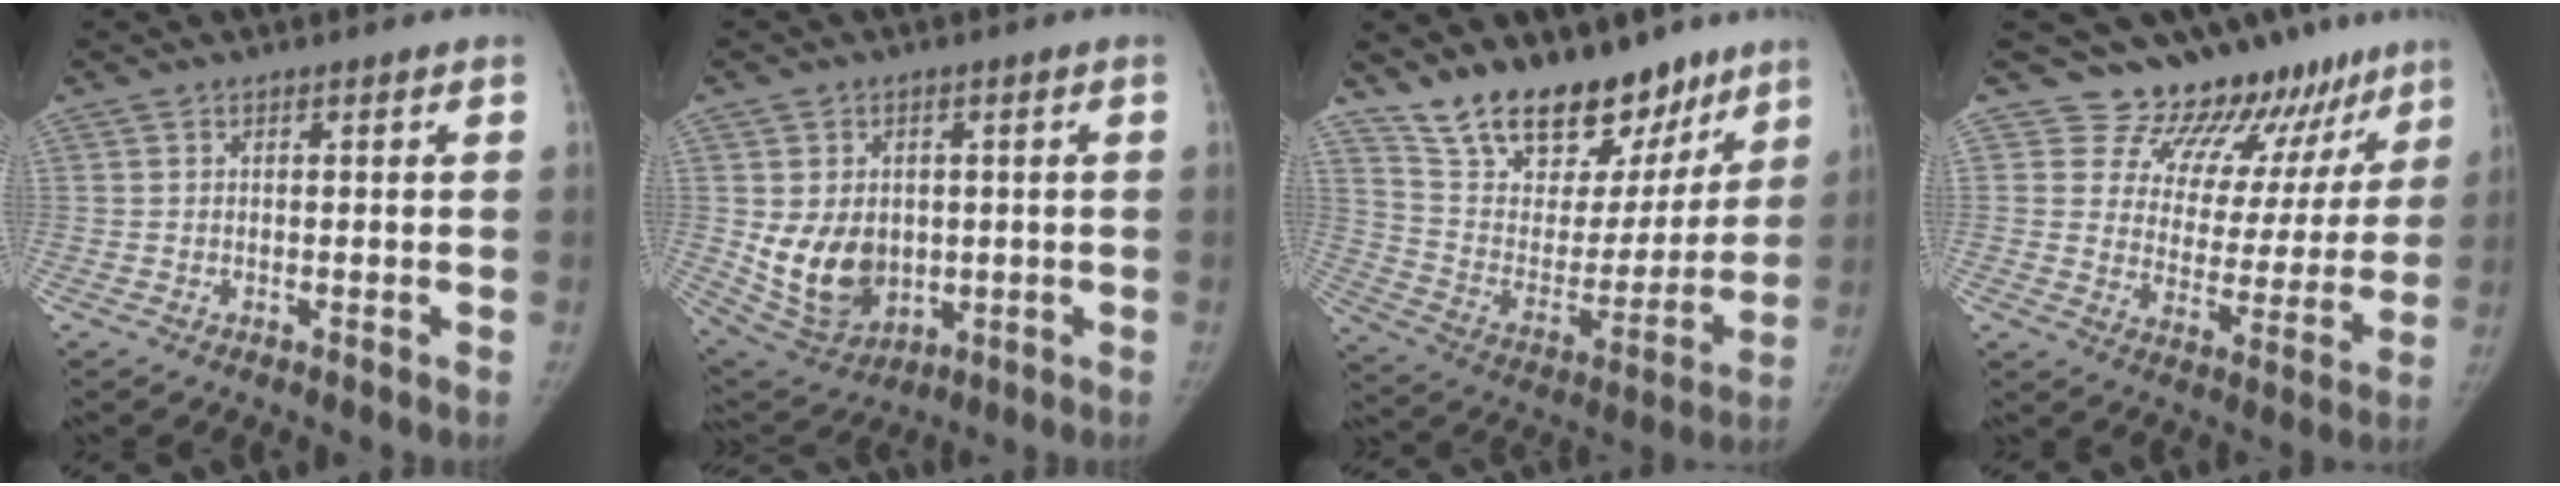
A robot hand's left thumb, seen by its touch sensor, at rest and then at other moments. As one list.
[{"total": 12.2, "force": [-0.3, 9.4, 7.7], "torque": [-0.099, -0.012, 0.024]}, {"total": 23.0, "force": [17.1, 11.6, 10.2], "torque": [-0.110, -0.086, 0.285]}, {"total": 14.8, "force": [12.6, 6.7, 3.8], "torque": [0.009, -0.097, 0.166]}]